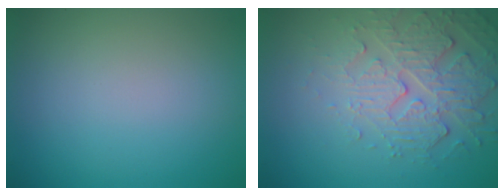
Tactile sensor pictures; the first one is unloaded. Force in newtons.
{"total": 5.2, "press": 3.6, "slide": 3.7}